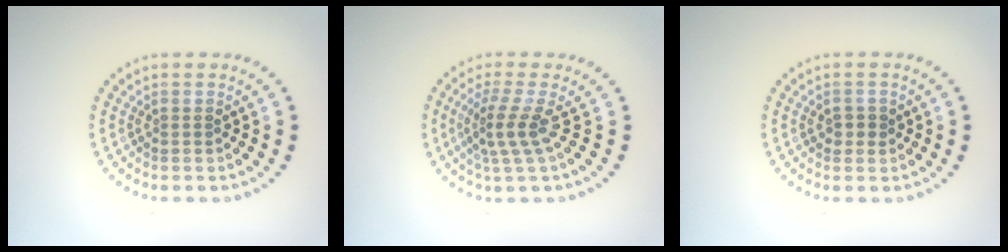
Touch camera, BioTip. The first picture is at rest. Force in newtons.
{"total": 2.7, "press": 1.9, "slide": 2.0}
{"total": 1.3, "press": 1.2, "slide": 0.5}